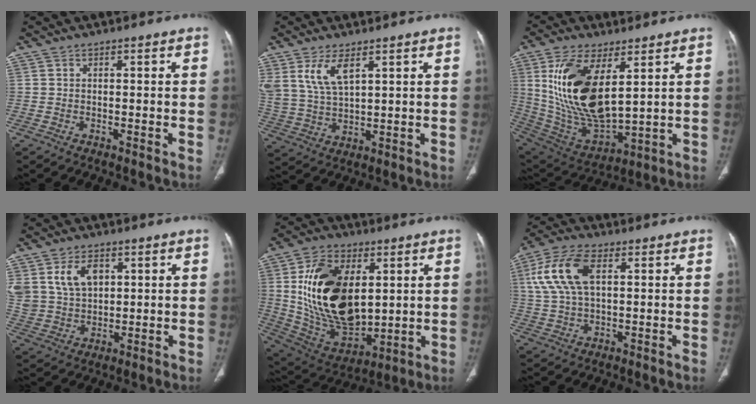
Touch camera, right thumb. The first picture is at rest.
{"total": 8.1, "force": [4.2, 3.5, 5.9], "torque": [-0.123, -0.017, 0.097]}
{"total": 20.5, "force": [6.2, 9.6, 17.0], "torque": [-0.325, -0.030, 0.133]}
{"total": 10.9, "force": [4.1, 7.5, 6.7], "torque": [-0.118, -0.011, 0.092]}
{"total": 24.0, "force": [4.1, 14.3, 18.8], "torque": [-0.320, -0.022, 0.093]}
{"total": 12.3, "force": [3.4, 6.4, 9.9], "torque": [-0.216, 0.015, 0.067]}